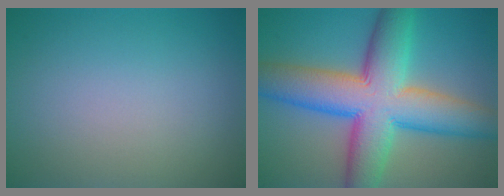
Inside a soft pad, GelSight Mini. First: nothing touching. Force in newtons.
{"total": 12.2, "press": 12.2, "slide": 0.5}